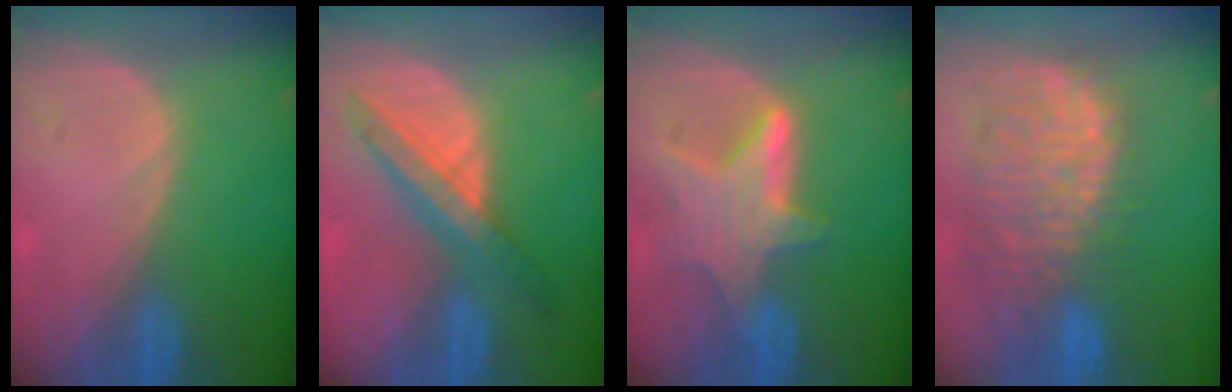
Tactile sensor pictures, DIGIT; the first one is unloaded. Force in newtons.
{"total": 6.6, "press": 6.5, "slide": 1.2}
{"total": 6.8, "press": 6.6, "slide": 1.7}
{"total": 11.8, "press": 10.6, "slide": 5.2}